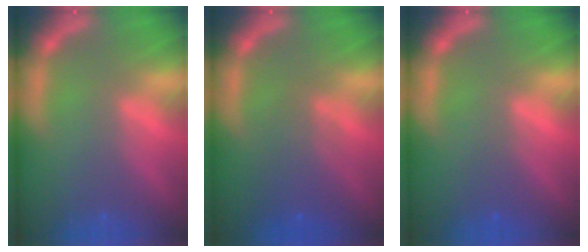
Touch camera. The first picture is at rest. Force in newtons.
{"total": 3.6}
{"total": 0.9}